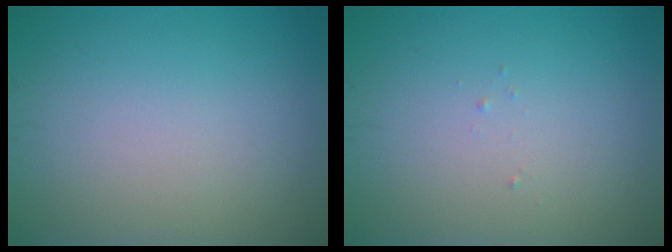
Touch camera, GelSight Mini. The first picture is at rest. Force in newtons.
{"total": 0.0}